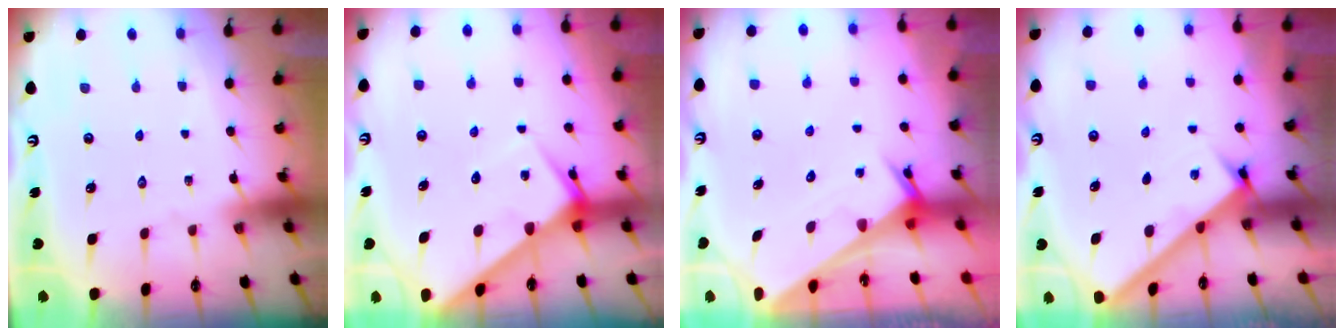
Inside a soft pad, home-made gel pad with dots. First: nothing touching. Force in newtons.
{"total": 6.1, "press": 6.1, "slide": 0.4}
{"total": 3.0, "press": 3.0, "slide": 0.2}
{"total": 2.9, "press": 2.8, "slide": 0.3}